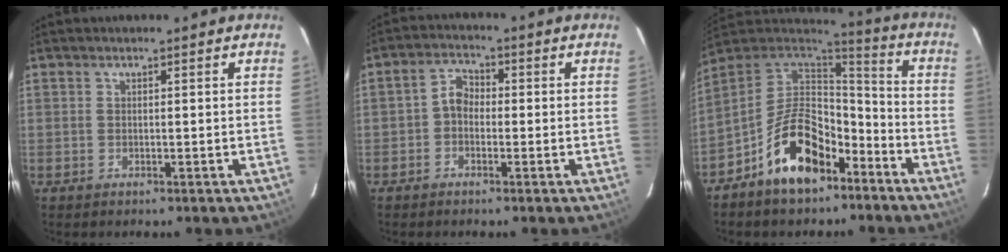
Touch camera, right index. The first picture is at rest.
{"total": 3.0, "force": [-1.0, 2.2, 1.7], "torque": [-0.033, 0.012, -0.024]}
{"total": 15.6, "force": [-8.8, 8.4, 9.9], "torque": [-0.190, 0.029, -0.138]}